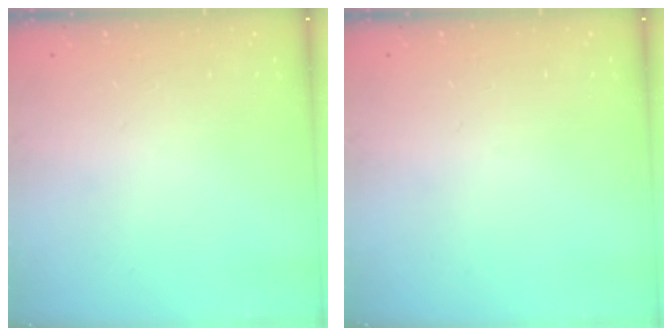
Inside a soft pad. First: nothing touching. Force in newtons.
{"total": 0.0}